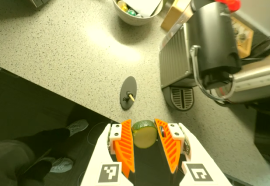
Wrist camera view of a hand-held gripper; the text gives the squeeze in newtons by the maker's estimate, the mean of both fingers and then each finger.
{"total": 10.8, "left": 11.1, "right": 10.5}